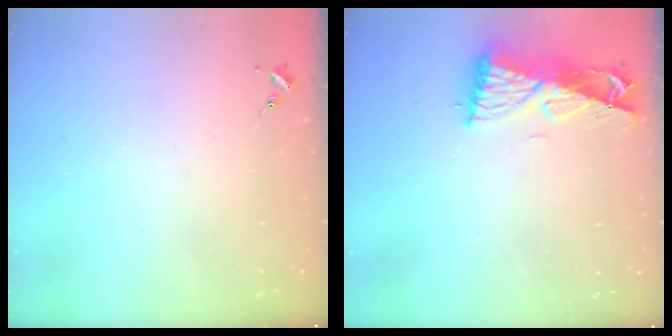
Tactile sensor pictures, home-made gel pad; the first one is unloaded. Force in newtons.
{"total": 10.1, "press": 10.0, "slide": 1.4}